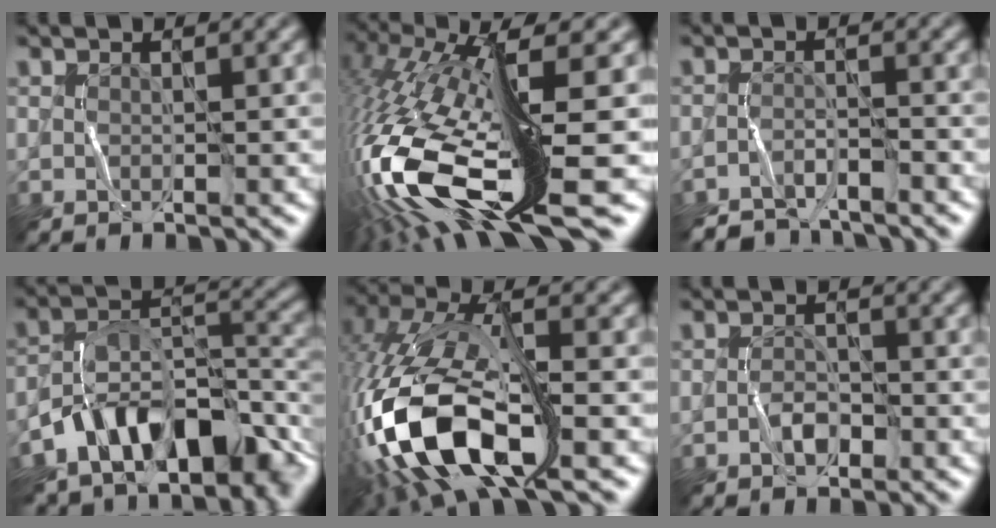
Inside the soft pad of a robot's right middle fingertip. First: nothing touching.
{"total": 16.3, "force": [-4.3, 4.4, 15.1], "torque": [-0.332, -0.018, -0.066]}
{"total": 3.1, "force": [-3.1, 0.5, 0.4], "torque": [-0.006, 0.000, -0.058]}
{"total": 11.8, "force": [-7.2, 6.7, 6.4], "torque": [-0.094, 0.011, -0.124]}
{"total": 14.5, "force": [-4.6, 6.3, 12.2], "torque": [-0.264, -0.004, -0.096]}
{"total": 1.6, "force": [-0.9, 0.9, 1.0], "torque": [-0.017, 0.005, -0.018]}